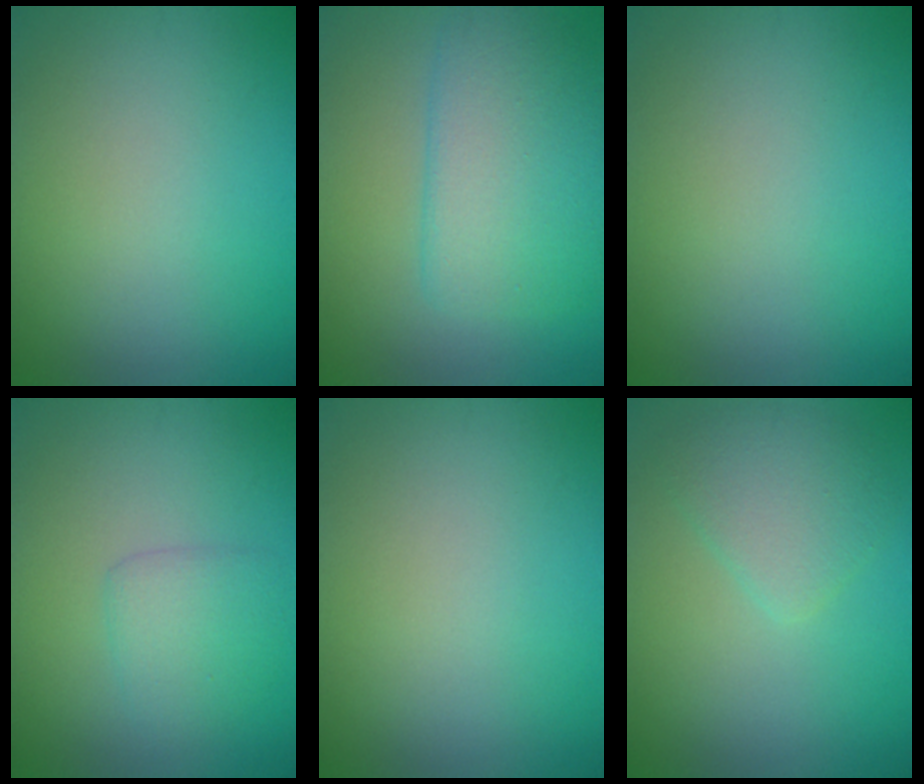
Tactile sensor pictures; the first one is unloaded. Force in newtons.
{"total": 6.0, "press": 5.9, "slide": 0.4}
{"total": 0.0}
{"total": 2.4, "press": 2.4, "slide": 0.1}
{"total": 0.0}
{"total": 3.0, "press": 3.0, "slide": 0.2}